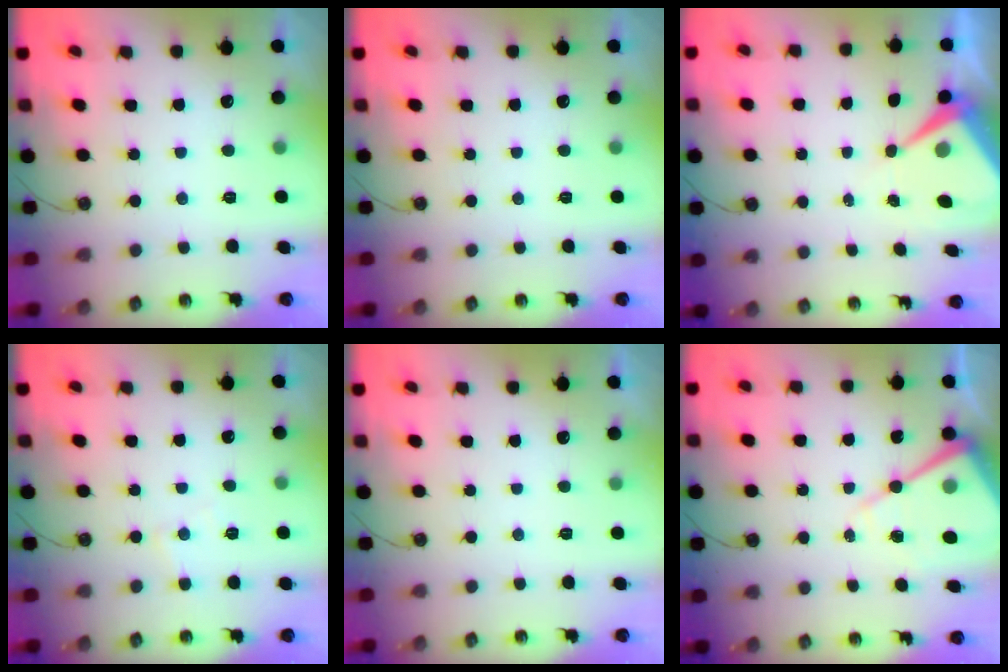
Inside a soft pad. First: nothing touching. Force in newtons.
{"total": 0.0}
{"total": 7.2, "press": 7.2, "slide": 0.6}
{"total": 4.8, "press": 4.8, "slide": 0.7}
{"total": 2.2, "press": 2.2, "slide": 0.4}
{"total": 12.5, "press": 12.4, "slide": 0.9}